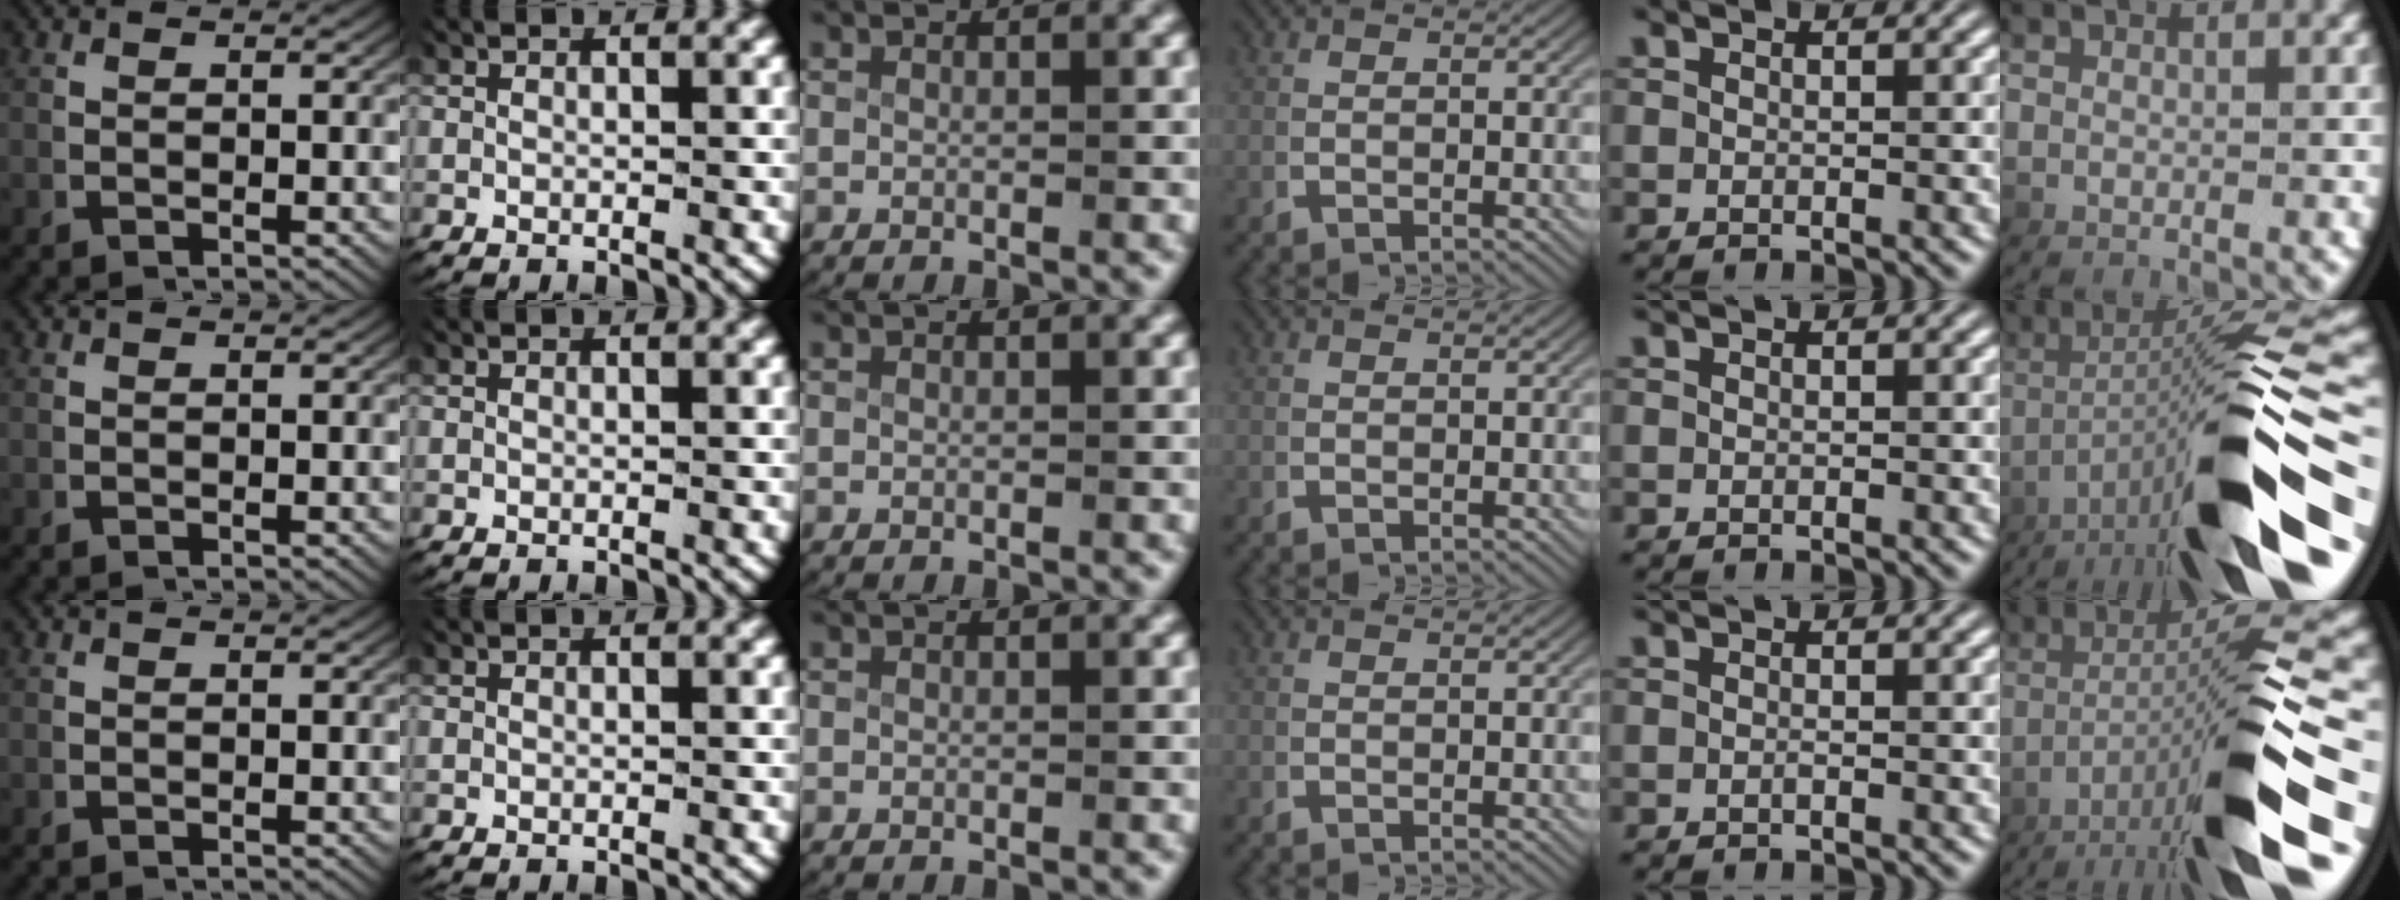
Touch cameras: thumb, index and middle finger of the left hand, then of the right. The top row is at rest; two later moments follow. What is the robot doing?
{"motion": "lift_and_place", "object": "photo album"}